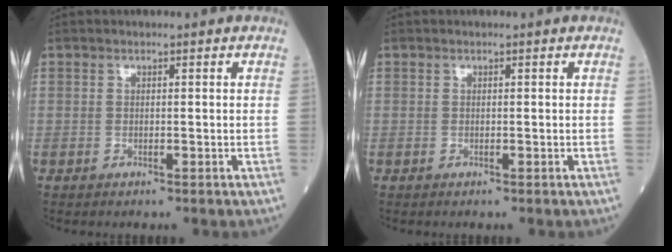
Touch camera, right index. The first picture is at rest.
{"total": 0.0}